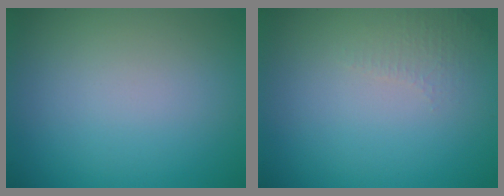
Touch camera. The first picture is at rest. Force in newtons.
{"total": 1.4, "press": 1.3, "slide": 0.4}